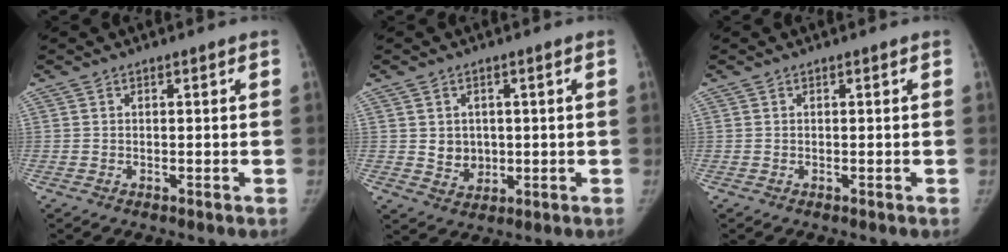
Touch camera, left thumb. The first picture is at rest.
{"total": 4.5, "force": [0.4, 3.9, 2.2], "torque": [-0.017, -0.005, 0.019]}
{"total": 0.0}